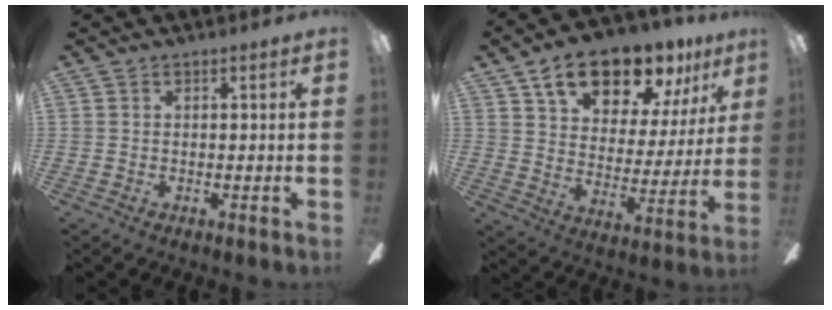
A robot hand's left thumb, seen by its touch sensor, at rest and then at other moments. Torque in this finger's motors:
{"motor_torque": [0.81, 0.82, 1.44, -1.33, 0.10]}